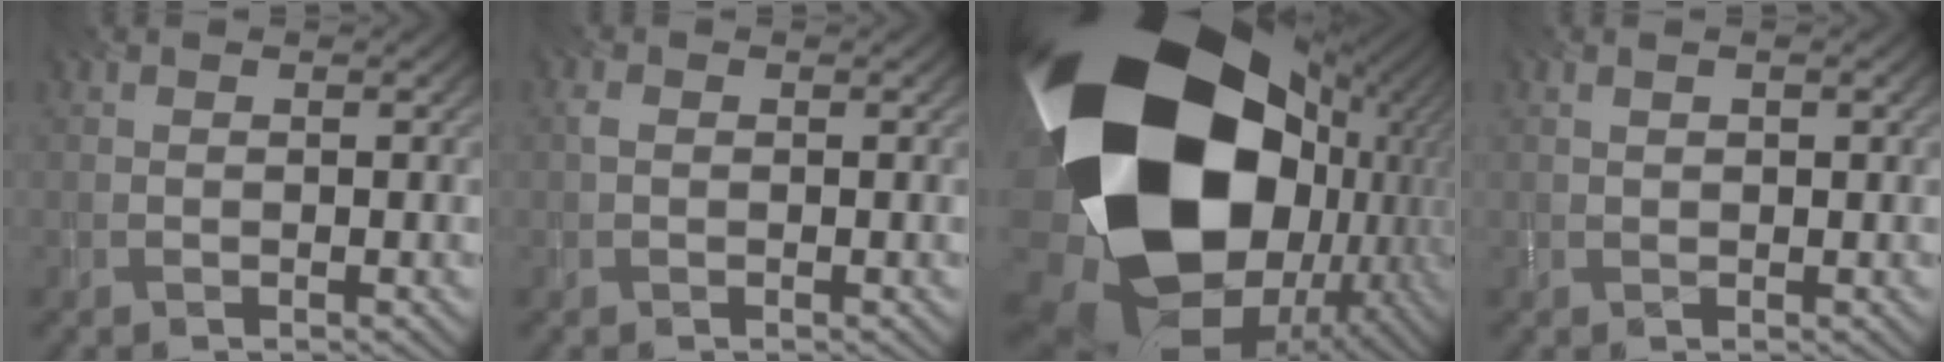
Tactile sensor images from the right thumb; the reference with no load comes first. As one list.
[{"total": 0.9, "force": [0.0, 0.7, 0.7], "torque": [-0.018, 0.002, -0.002]}, {"total": 23.6, "force": [-0.3, 16.0, 17.4], "torque": [-0.363, -0.084, 0.028]}, {"total": 1.4, "force": [0.7, 0.6, 1.1], "torque": [-0.022, 0.001, 0.018]}]